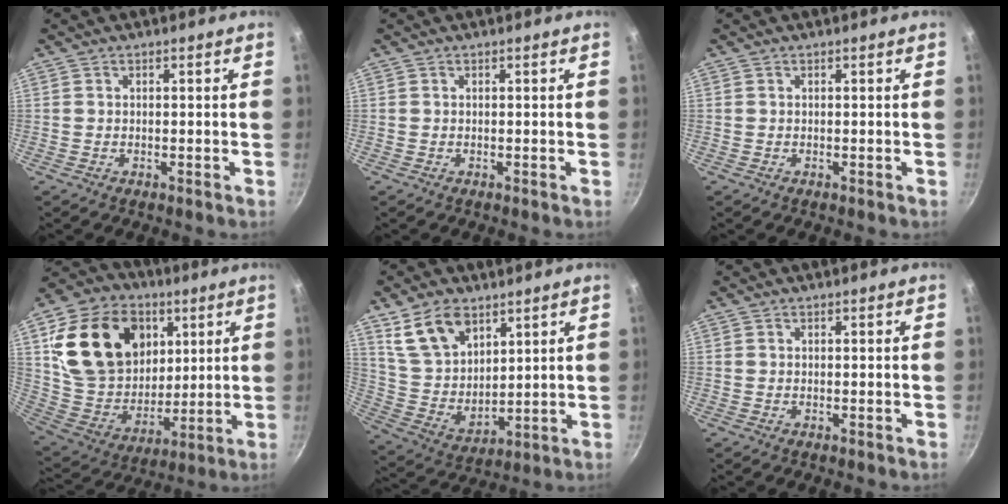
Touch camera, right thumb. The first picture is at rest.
{"total": 0.0}
{"total": 0.0}
{"total": 24.7, "force": [8.0, 18.7, 14.1], "torque": [-0.236, 0.002, 0.153]}
{"total": 12.6, "force": [7.5, 7.4, 6.9], "torque": [-0.104, -0.037, 0.160]}
{"total": 0.0}